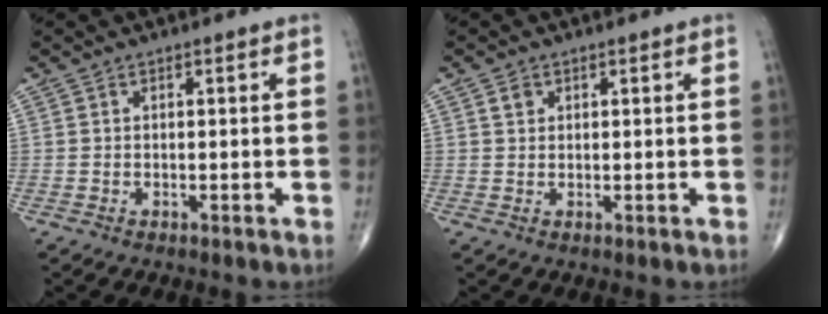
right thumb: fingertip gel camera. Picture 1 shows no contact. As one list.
[{"total": 1.5, "force": [0.7, 1.2, 0.6], "torque": [-0.002, -0.003, 0.011]}]